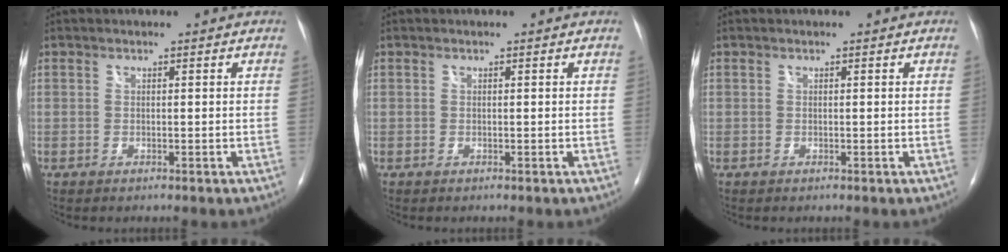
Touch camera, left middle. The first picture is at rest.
{"total": 0.0}
{"total": 0.0}